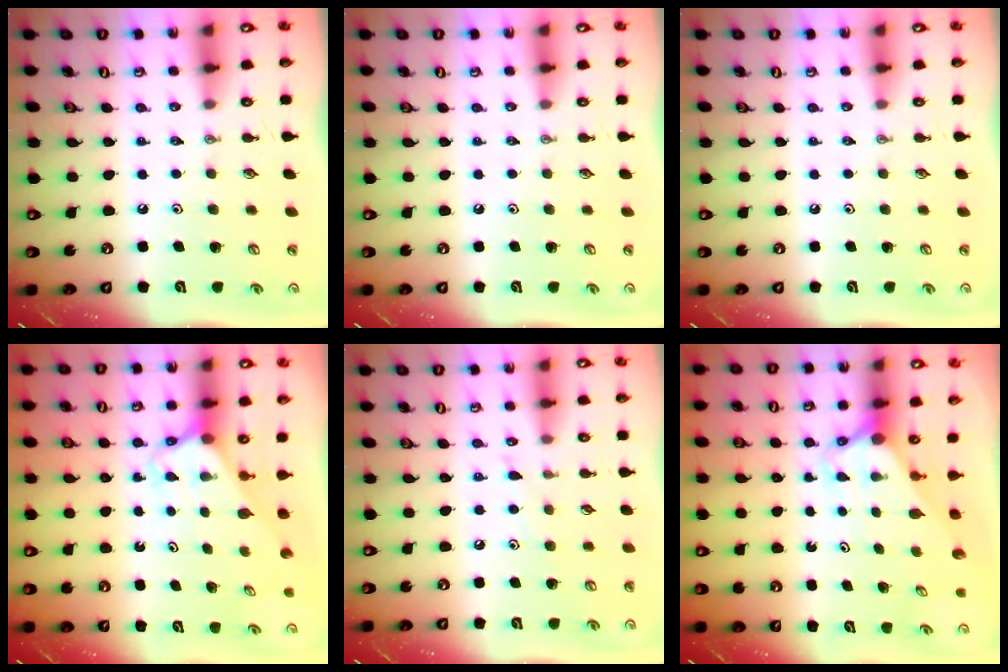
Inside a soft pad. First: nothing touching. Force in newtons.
{"total": 0.0}
{"total": 0.0}
{"total": 2.6, "press": 2.6, "slide": 0.2}
{"total": 5.0, "press": 5.0, "slide": 0.4}
{"total": 2.7, "press": 2.7, "slide": 0.0}